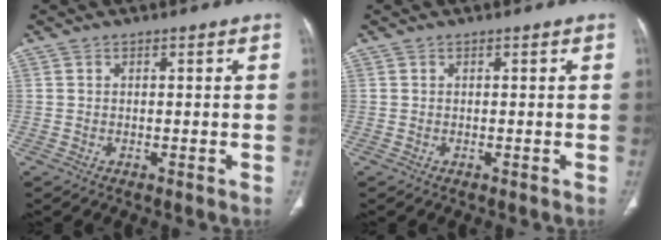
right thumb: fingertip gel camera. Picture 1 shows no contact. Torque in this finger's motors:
{"motor_torque": [0.02, 0.02, -0.03, 0.03, 0.01]}